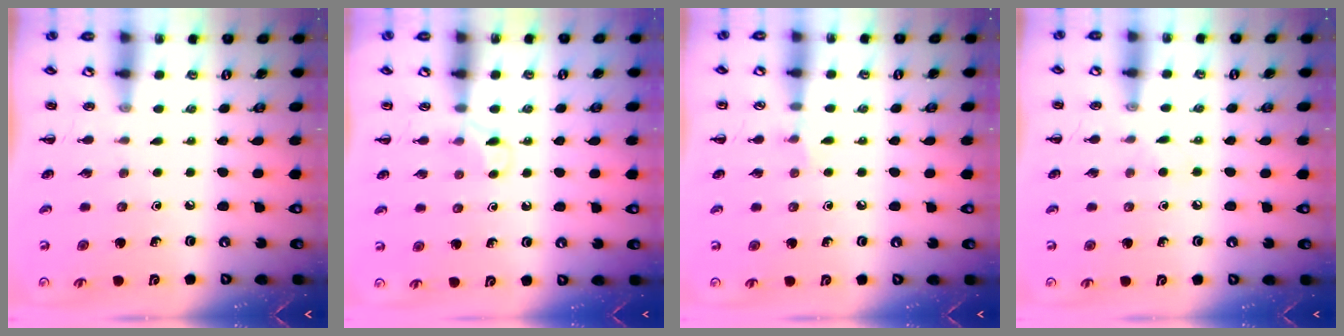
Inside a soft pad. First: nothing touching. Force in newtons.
{"total": 4.6, "press": 4.4, "slide": 1.5}
{"total": 4.8, "press": 4.5, "slide": 1.7}
{"total": 2.9, "press": 2.8, "slide": 0.9}